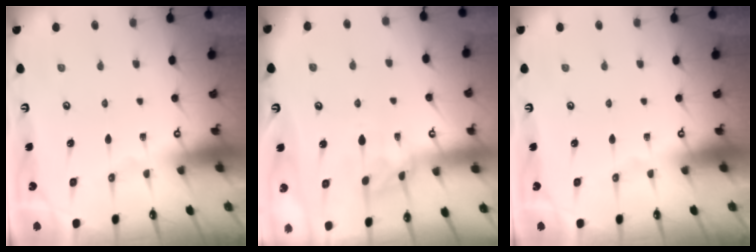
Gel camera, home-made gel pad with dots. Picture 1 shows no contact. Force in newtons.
{"total": 2.4, "press": 2.2, "slide": 1.2}
{"total": 0.0}